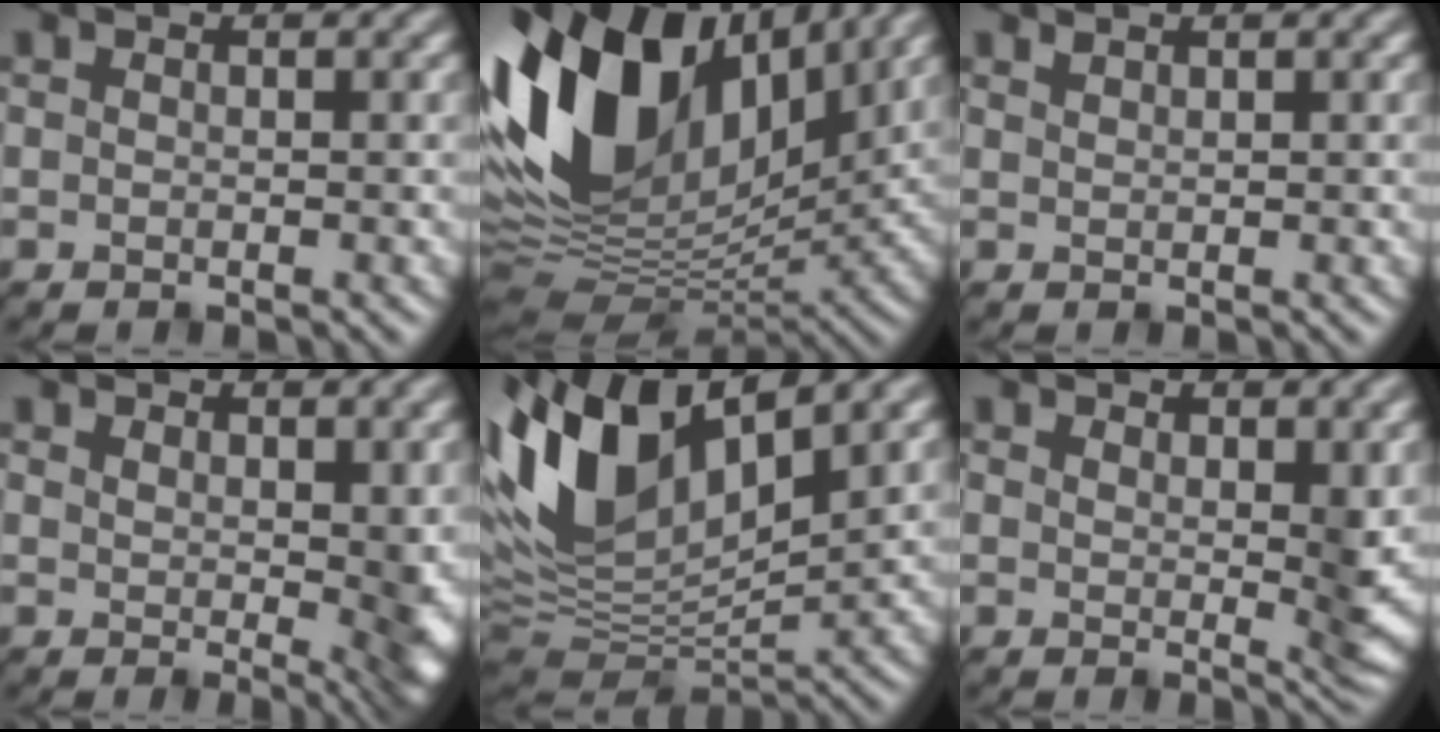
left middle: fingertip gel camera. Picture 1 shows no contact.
{"total": 15.7, "force": [5.0, 9.4, 11.5], "torque": [-0.241, 0.038, 0.076]}
{"total": 0.9, "force": [0.8, 0.1, 0.3], "torque": [-0.002, 0.001, 0.015]}
{"total": 6.4, "force": [2.9, 2.5, 5.2], "torque": [-0.063, -0.001, 0.058]}
{"total": 11.7, "force": [4.3, 5.9, 9.1], "torque": [-0.192, 0.016, 0.075]}
{"total": 4.4, "force": [2.7, 1.2, 3.3], "torque": [-0.047, -0.002, 0.050]}